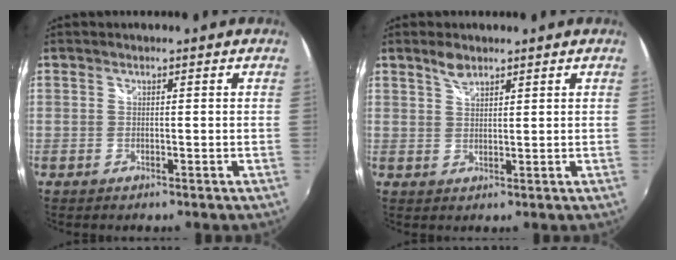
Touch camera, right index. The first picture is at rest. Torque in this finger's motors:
{"motor_torque": [0.18, 0.12, 0.03, 0.01]}